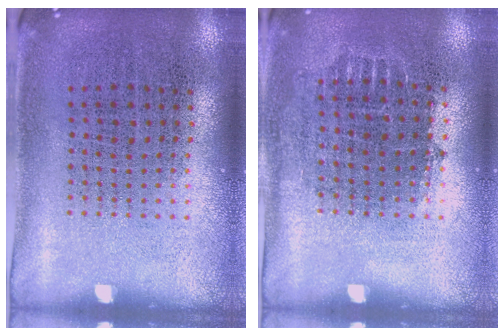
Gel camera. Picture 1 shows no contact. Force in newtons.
{"total": 0.7, "press": 0.7, "slide": 0.3}